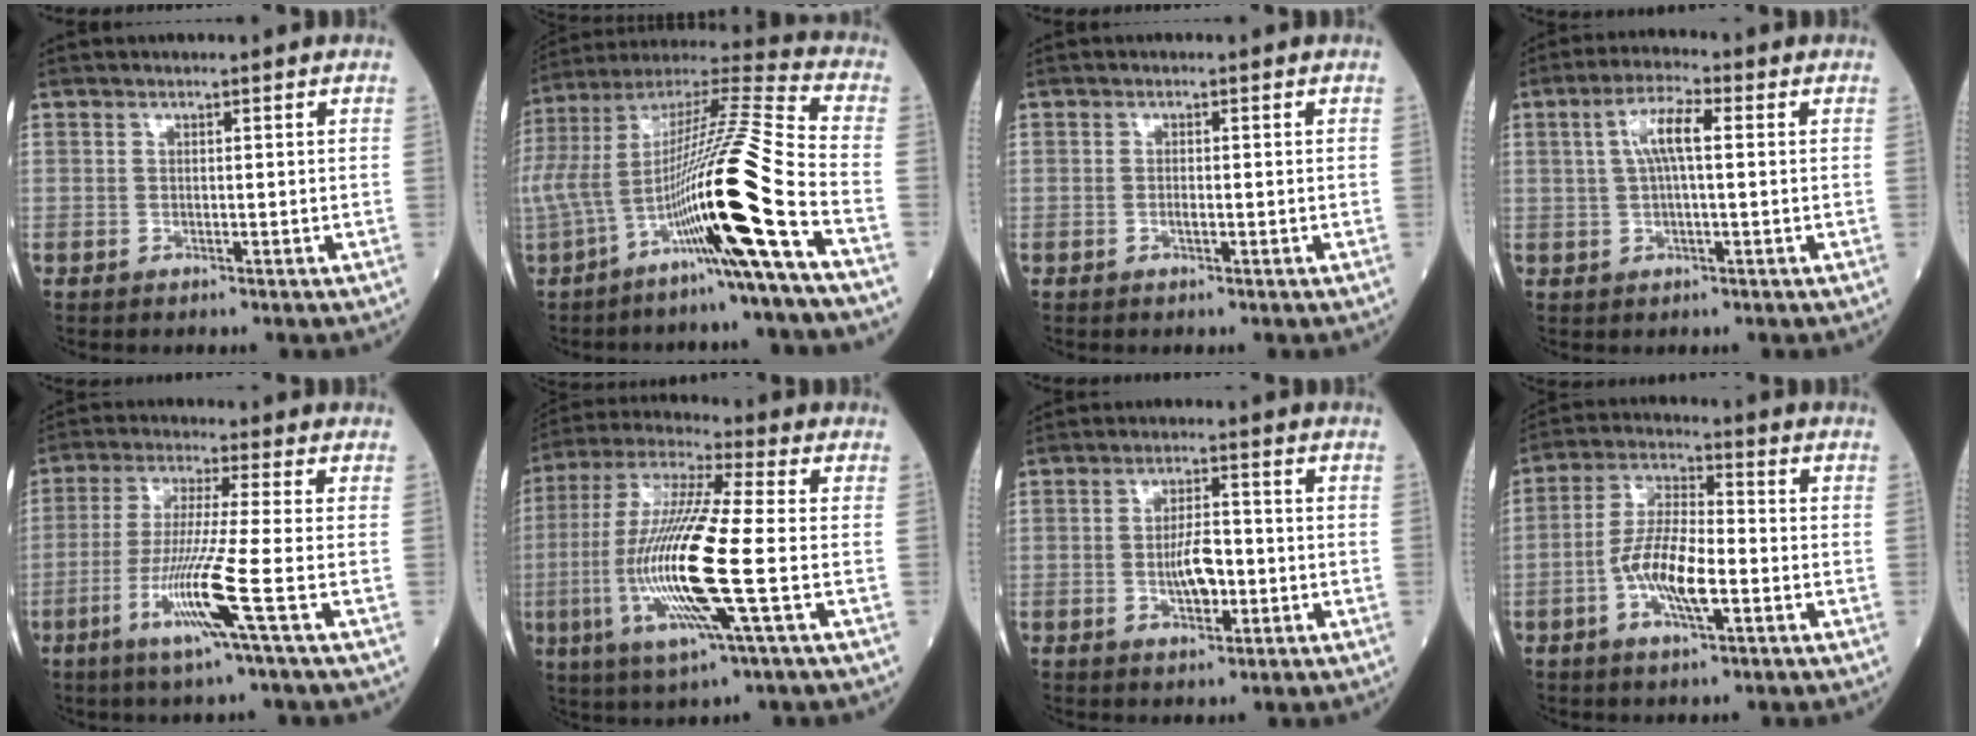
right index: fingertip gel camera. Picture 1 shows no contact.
{"total": 25.1, "force": [-10.0, 0.2, 23.0], "torque": [-0.480, -0.006, -0.187]}
{"total": 0.9, "force": [-0.4, 0.1, 0.8], "torque": [-0.022, -0.001, -0.008]}
{"total": 5.8, "force": [1.1, 1.0, 5.6], "torque": [-0.115, 0.016, 0.020]}
{"total": 10.3, "force": [-3.9, -1.8, 9.3], "torque": [-0.189, -0.025, -0.081]}
{"total": 18.1, "force": [-3.5, 1.0, 17.7], "torque": [-0.379, -0.016, -0.070]}
{"total": 4.9, "force": [-0.8, 2.1, 4.4], "torque": [-0.081, 0.002, -0.011]}
{"total": 9.6, "force": [-2.8, 2.5, 8.8], "torque": [-0.181, 0.004, -0.055]}